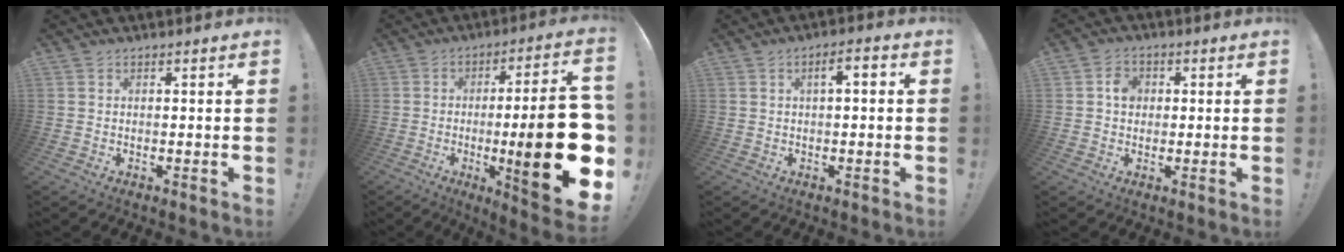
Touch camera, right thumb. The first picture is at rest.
{"total": 25.1, "force": [-3.9, 5.1, 24.2], "torque": [-0.374, 0.006, -0.052]}
{"total": 3.6, "force": [0.0, 1.2, 3.4], "torque": [-0.057, 0.009, -0.007]}
{"total": 4.5, "force": [0.4, 3.8, 2.5], "torque": [-0.033, 0.006, 0.004]}